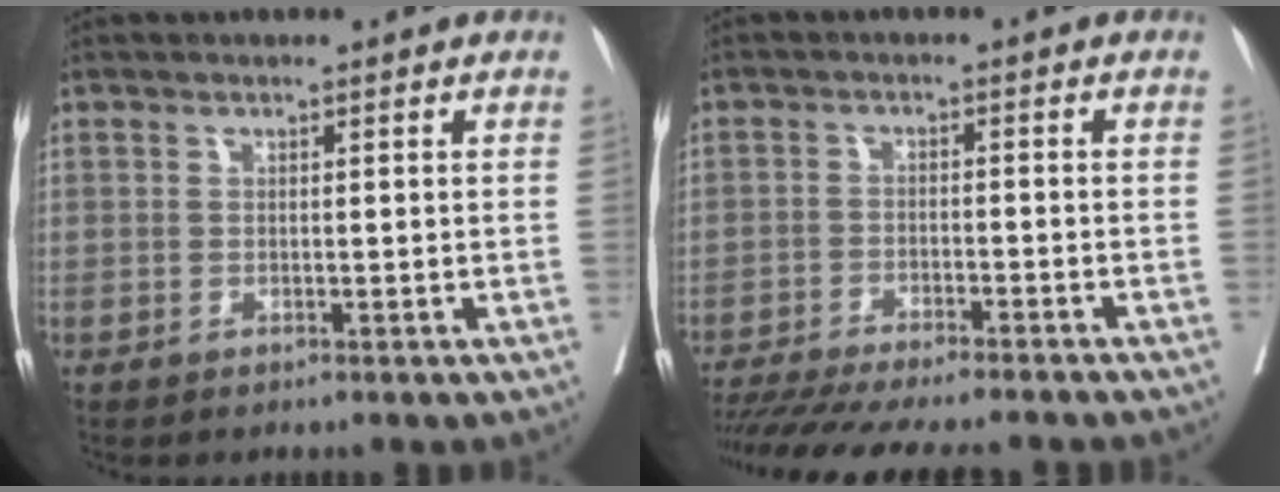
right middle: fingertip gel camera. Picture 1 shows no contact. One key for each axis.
{"total": 18.0, "fx": -15.9, "fy": 1.9, "fz": 8.1, "tx": -0.151, "ty": -0.036, "tz": -0.227}